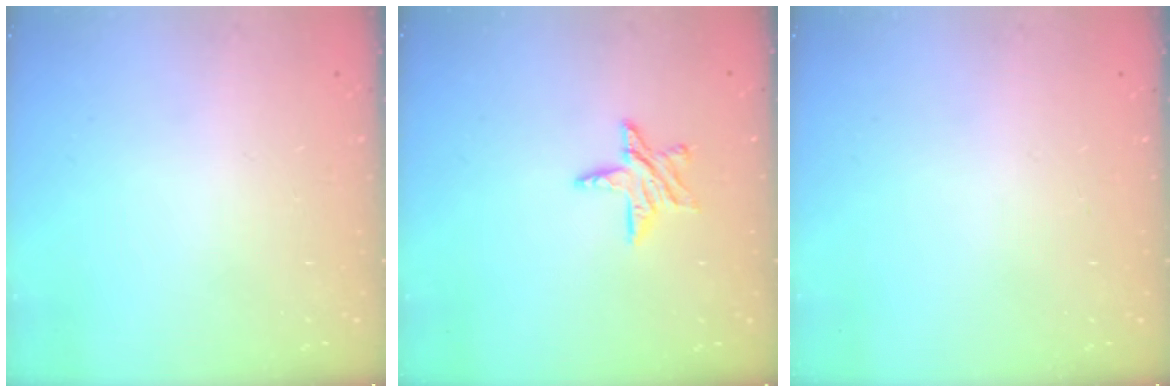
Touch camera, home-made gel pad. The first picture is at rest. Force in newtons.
{"total": 7.7, "press": 7.7, "slide": 0.5}
{"total": 0.0}